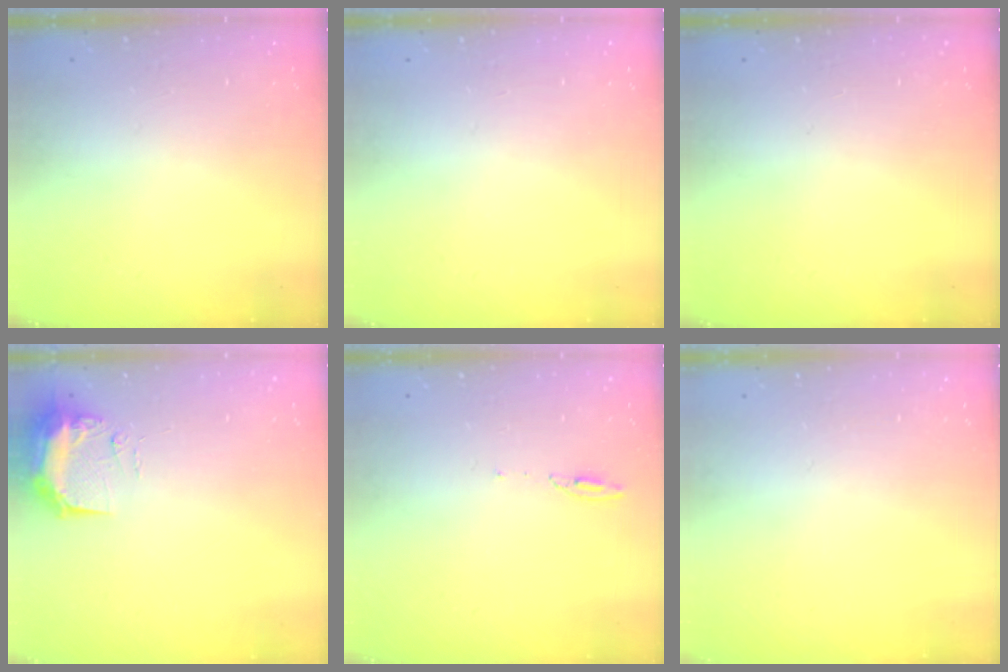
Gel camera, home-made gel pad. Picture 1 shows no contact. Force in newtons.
{"total": 0.0}
{"total": 0.0}
{"total": 11.0, "press": 9.6, "slide": 5.4}
{"total": 4.1, "press": 4.0, "slide": 0.7}
{"total": 0.0}